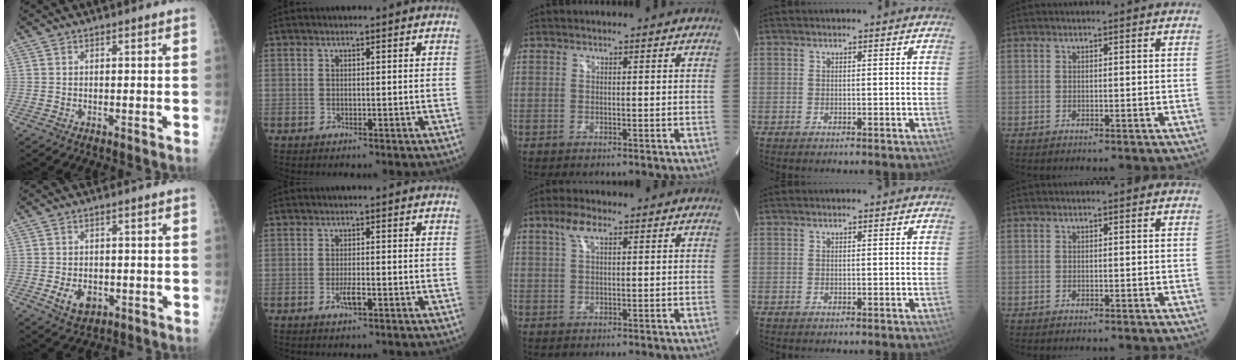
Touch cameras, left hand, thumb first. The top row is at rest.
{"thumb": {"total": 4.8, "force": [-1.3, 3.4, 3.1], "torque": [-0.041, 0.000, -0.012]}, "index": {"total": 1.8, "force": [-0.9, 0.3, 1.5], "torque": [-0.033, -0.002, -0.015]}, "middle": {"total": 3.4, "force": [1.8, 1.0, 2.7], "torque": [-0.063, 0.014, 0.040]}}